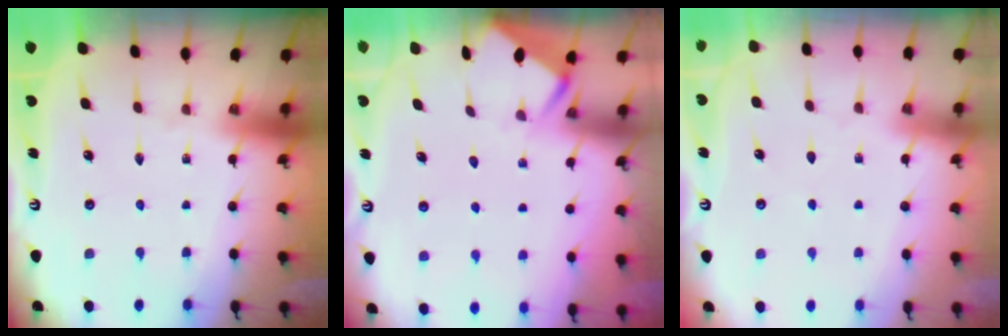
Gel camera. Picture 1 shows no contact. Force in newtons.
{"total": 4.2, "press": 4.2, "slide": 0.2}
{"total": 2.8, "press": 2.8, "slide": 0.4}